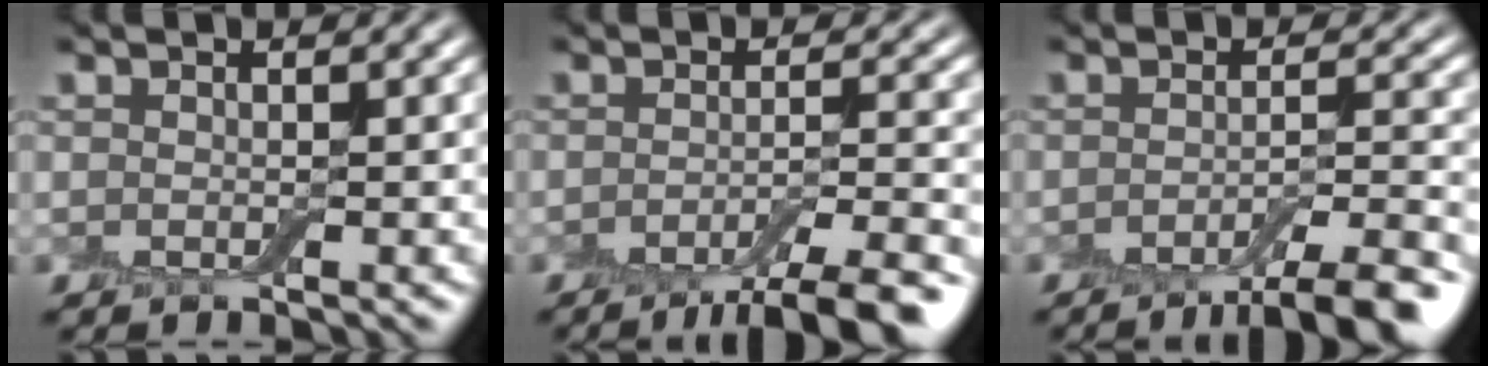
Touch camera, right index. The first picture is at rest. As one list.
[{"total": 6.7, "force": [-4.3, 1.6, 4.9], "torque": [-0.061, 0.003, -0.065]}, {"total": 6.7, "force": [-4.3, 1.6, 4.9], "torque": [-0.064, 0.003, -0.065]}]